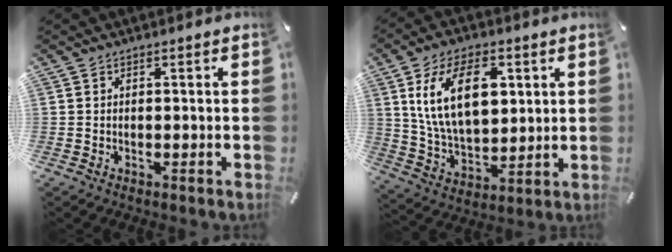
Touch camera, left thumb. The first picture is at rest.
{"total": 16.9, "force": [5.2, 10.2, 12.4], "torque": [-0.249, 0.004, 0.088]}